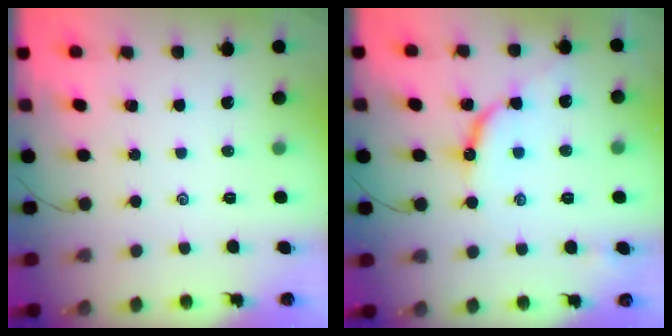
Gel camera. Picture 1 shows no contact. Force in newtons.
{"total": 8.9, "press": 8.9, "slide": 0.3}